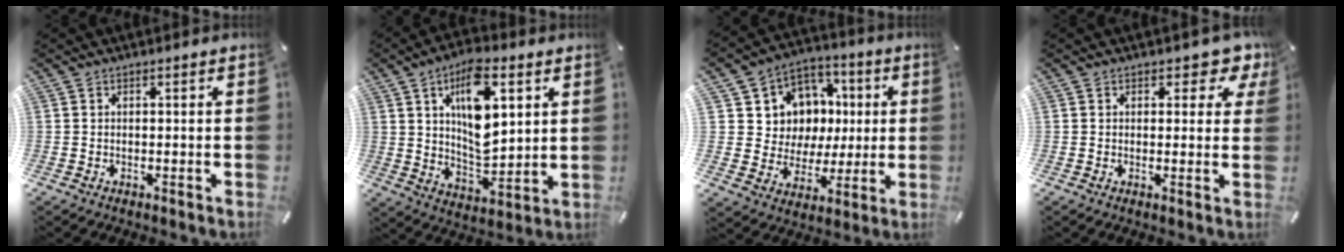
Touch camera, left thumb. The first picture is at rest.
{"total": 14.6, "force": [5.8, 7.4, 11.1], "torque": [-0.187, -0.018, 0.097]}
{"total": 11.0, "force": [1.0, 10.9, 1.3], "torque": [-0.014, -0.020, 0.029]}
{"total": 4.7, "force": [2.8, 2.8, 2.5], "torque": [-0.018, -0.013, 0.042]}